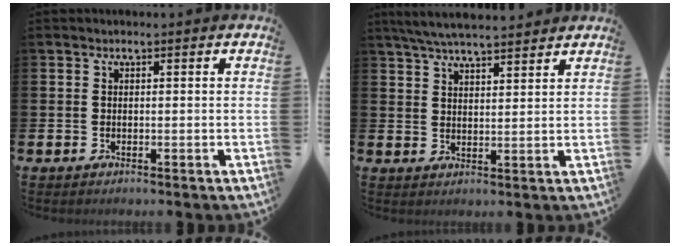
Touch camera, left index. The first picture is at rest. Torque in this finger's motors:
{"motor_torque": [1.06, -1.08, 0.36, 0.21]}